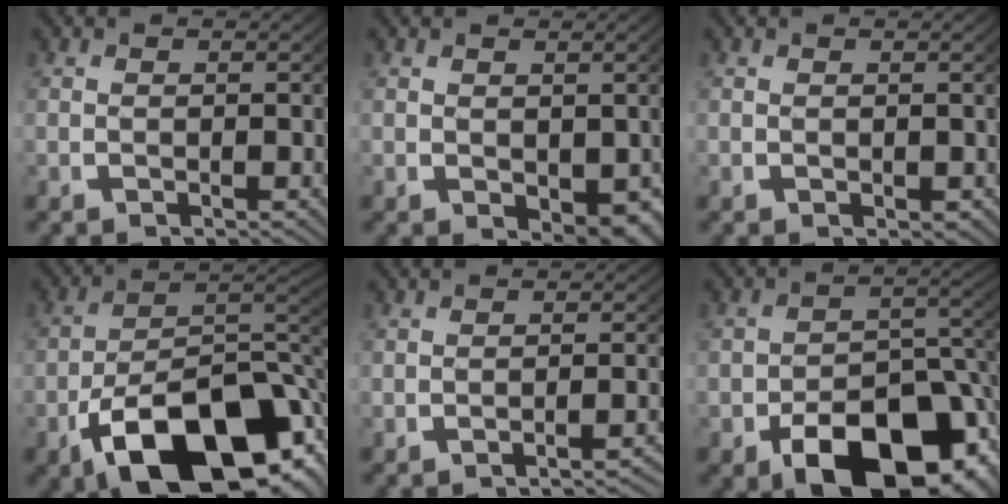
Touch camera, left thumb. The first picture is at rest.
{"total": 3.6, "force": [-0.3, 2.4, 2.6], "torque": [-0.034, -0.025, 0.016]}
{"total": 0.7, "force": [0.1, 0.6, 0.3], "torque": [-0.003, -0.009, 0.008]}
{"total": 18.1, "force": [-6.1, 10.6, 13.4], "torque": [-0.221, -0.058, -0.070]}
{"total": 2.4, "force": [-2.1, 0.0, 1.2], "torque": [-0.022, 0.004, -0.031]}
{"total": 13.0, "force": [-5.3, 7.4, 9.2], "torque": [-0.126, -0.035, -0.061]}